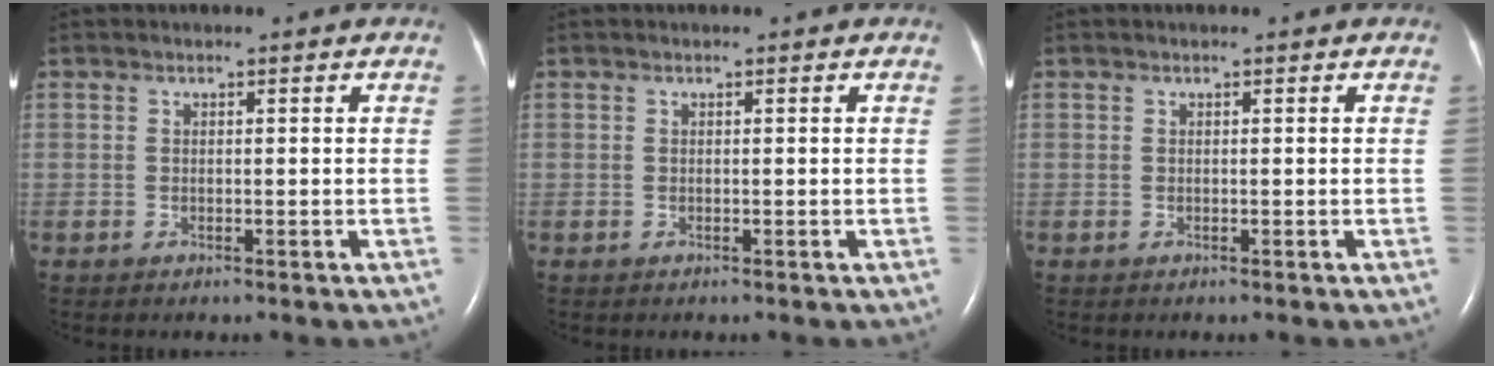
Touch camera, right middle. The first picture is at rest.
{"total": 0.0}
{"total": 0.0}